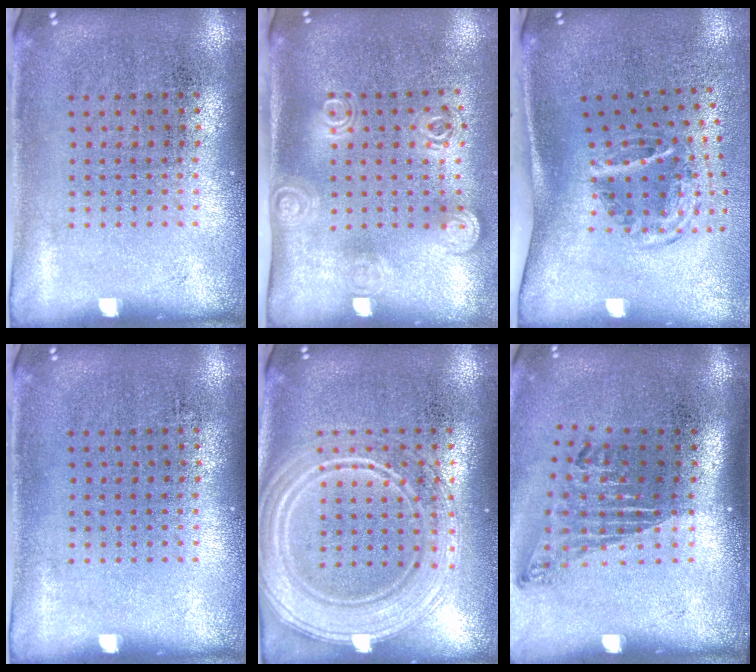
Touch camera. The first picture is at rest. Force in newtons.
{"total": 1.8, "press": 1.3, "slide": 1.3}
{"total": 2.0, "press": 1.2, "slide": 1.6}
{"total": 0.0}
{"total": 3.5, "press": 3.5, "slide": 0.5}
{"total": 1.7, "press": 1.1, "slide": 1.3}